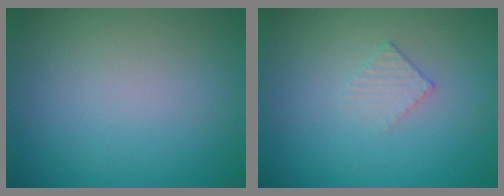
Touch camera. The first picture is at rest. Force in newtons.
{"total": 1.4, "press": 1.4, "slide": 0.2}